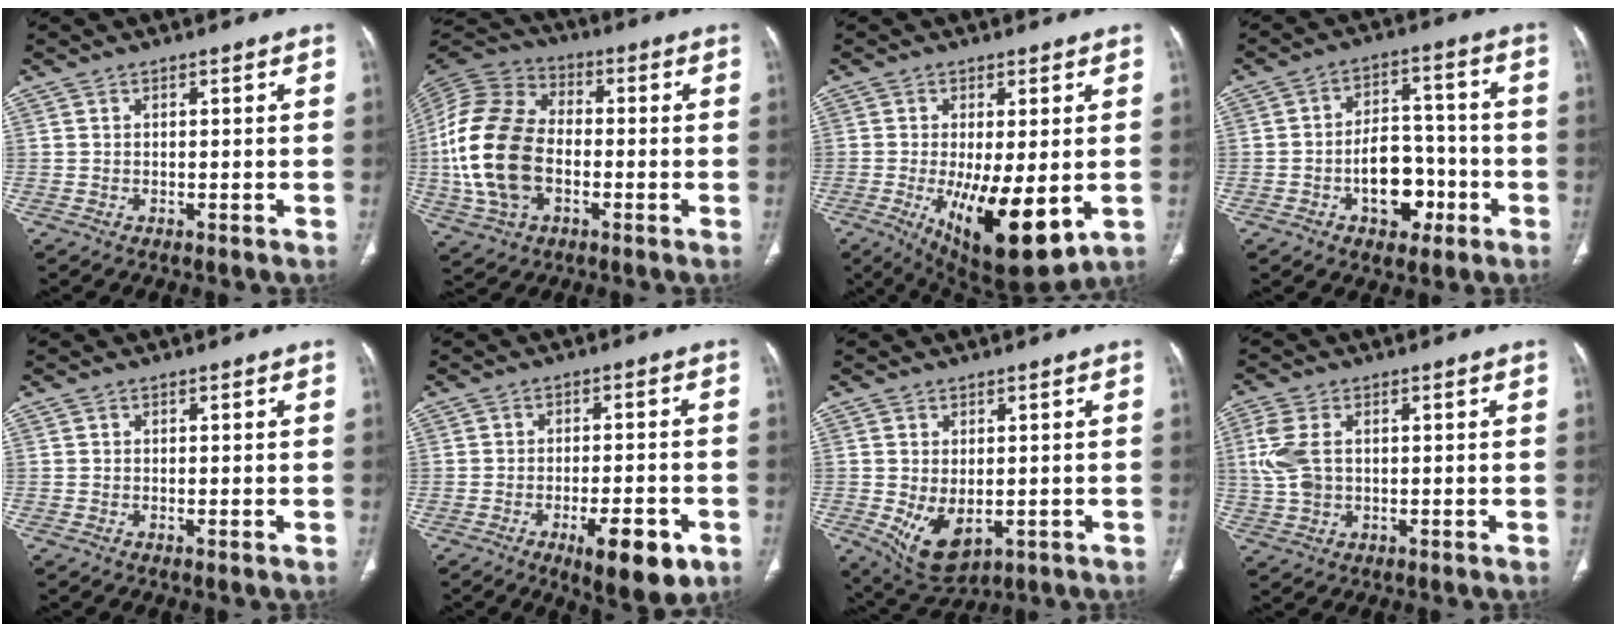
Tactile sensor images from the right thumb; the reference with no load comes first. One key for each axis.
{"total": 19.4, "fx": -2.6, "fy": 12.9, "fz": 14.2, "tx": -0.290, "ty": 0.019, "tz": -0.049}
{"total": 15.3, "fx": -3.4, "fy": 5.5, "fz": 13.8, "tx": -0.224, "ty": -0.030, "tz": -0.034}
{"total": 10.7, "fx": -3.8, "fy": 7.1, "fz": 7.1, "tx": -0.074, "ty": 0.044, "tz": -0.055}
{"total": 0.0}
{"total": 8.7, "fx": -4.1, "fy": 2.9, "fz": 7.1, "tx": -0.096, "ty": 0.008, "tz": -0.051}
{"total": 8.1, "fx": -1.5, "fy": 5.0, "fz": 6.3, "tx": -0.103, "ty": -0.013, "tz": -0.003}
{"total": 6.8, "fx": 1.0, "fy": 4.4, "fz": 5.2, "tx": -0.132, "ty": 0.007, "tz": 0.023}